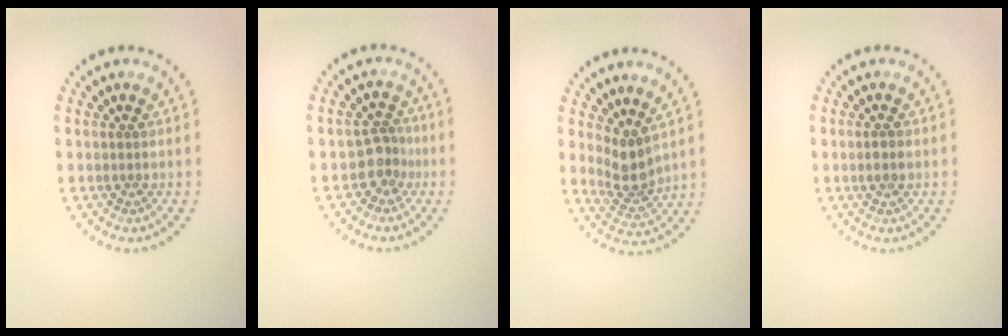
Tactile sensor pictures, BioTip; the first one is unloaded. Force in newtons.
{"total": 2.3, "press": 1.8, "slide": 1.5}
{"total": 2.8, "press": 2.2, "slide": 1.8}
{"total": 1.2, "press": 1.2, "slide": 0.2}